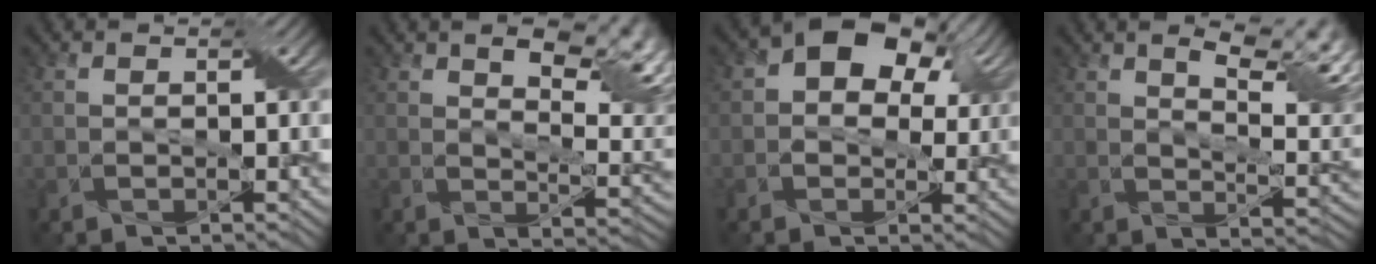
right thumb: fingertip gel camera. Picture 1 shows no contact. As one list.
[{"total": 10.9, "force": [5.2, 5.2, 8.1], "torque": [-0.117, -0.001, 0.076]}, {"total": 10.4, "force": [4.1, 7.2, 6.2], "torque": [-0.108, 0.030, 0.055]}, {"total": 10.5, "force": [5.4, 3.9, 8.1], "torque": [-0.122, 0.004, 0.075]}]